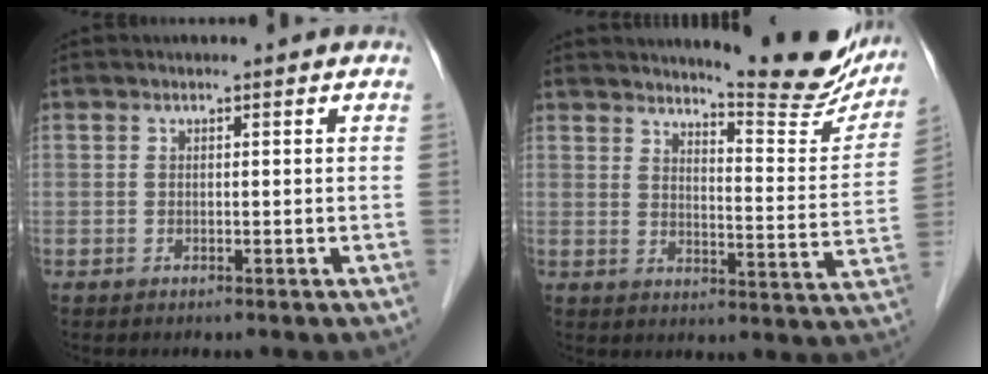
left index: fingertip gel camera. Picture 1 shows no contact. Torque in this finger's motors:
{"motor_torque": [-0.28, -0.64, 0.37, 0.07]}